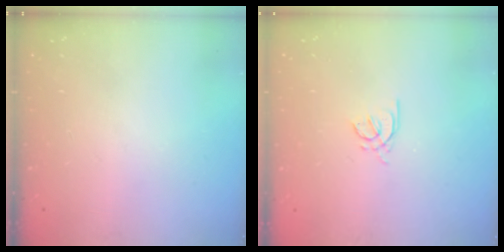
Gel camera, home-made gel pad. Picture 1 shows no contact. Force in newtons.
{"total": 2.8, "press": 2.7, "slide": 0.8}